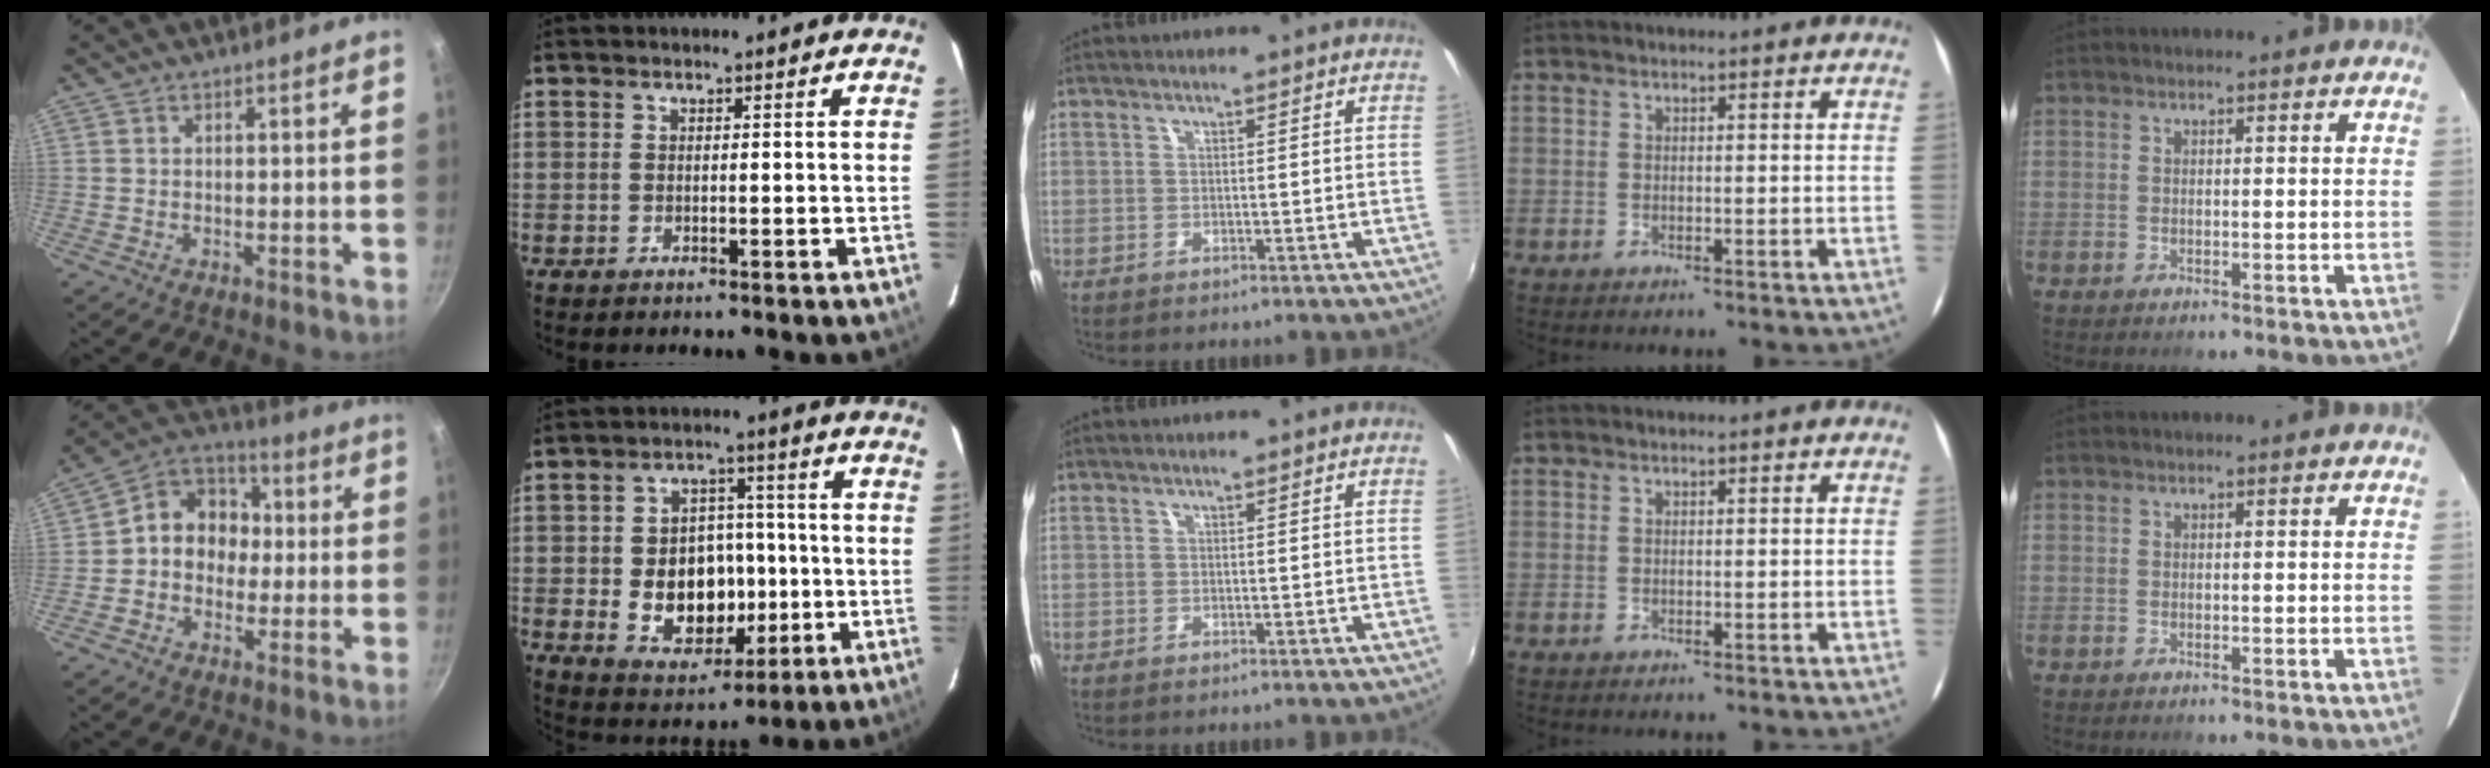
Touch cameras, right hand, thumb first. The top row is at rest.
{"thumb": {"total": 11.3, "force": [-0.1, 9.6, 5.9], "torque": [-0.045, 0.036, -0.027]}, "index": {"total": 12.9, "force": [-2.0, 9.8, 8.2], "torque": [-0.169, 0.012, -0.007]}}